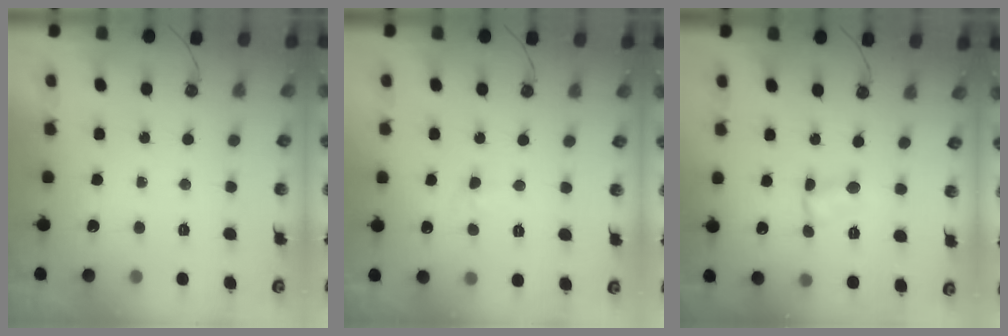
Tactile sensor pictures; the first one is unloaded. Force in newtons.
{"total": 4.3, "press": 2.3, "slide": 3.7}
{"total": 1.8, "press": 1.8, "slide": 0.1}